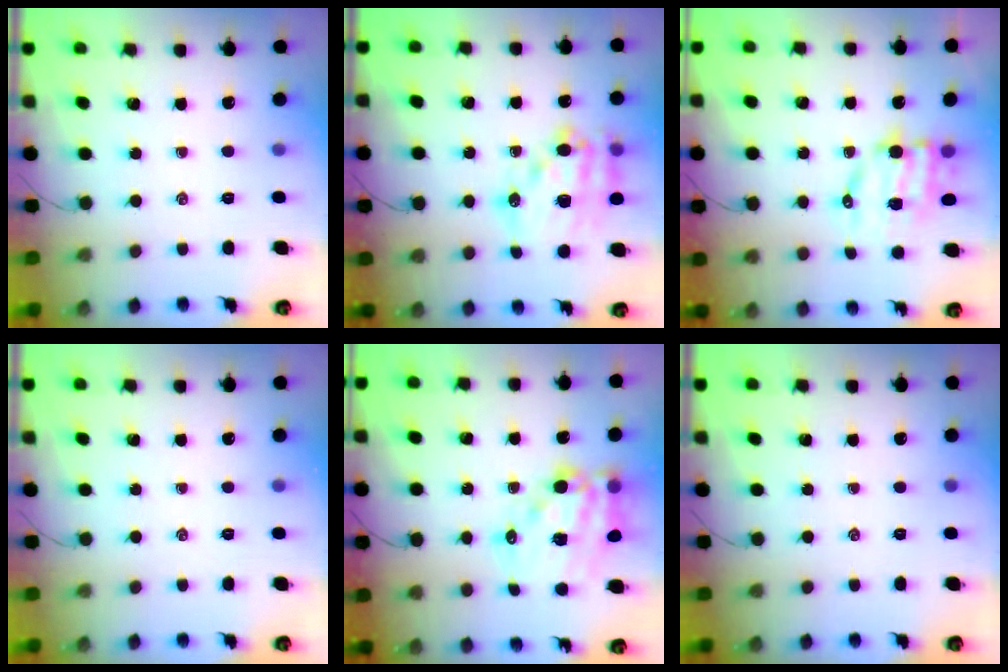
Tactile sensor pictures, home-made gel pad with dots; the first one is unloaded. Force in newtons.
{"total": 18.4, "press": 18.0, "slide": 3.9}
{"total": 10.2, "press": 10.0, "slide": 1.7}
{"total": 0.0}
{"total": 17.9, "press": 17.5, "slide": 4.1}
{"total": 0.0}